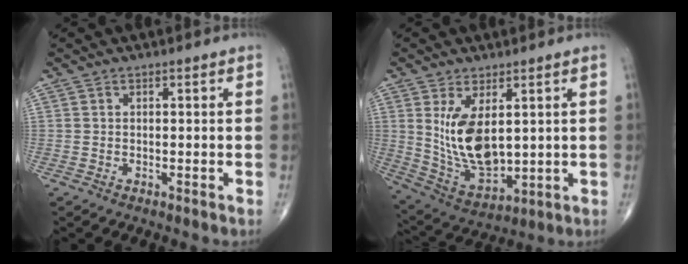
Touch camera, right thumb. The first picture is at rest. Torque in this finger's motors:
{"motor_torque": [-0.25, 1.20, 1.30, 0.47, 0.16]}